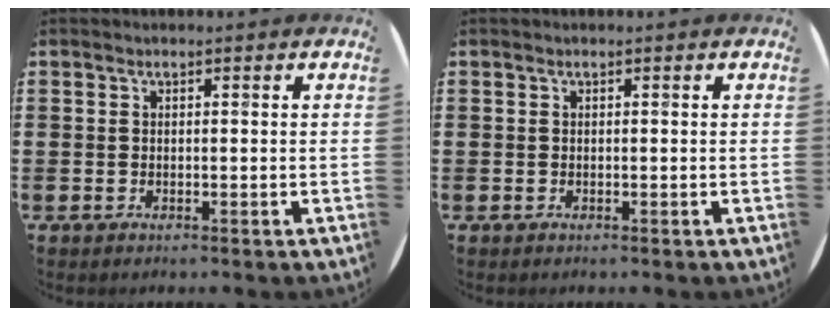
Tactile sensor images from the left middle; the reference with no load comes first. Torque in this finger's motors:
{"motor_torque": [-0.04, 0.00, 0.00, 0.00]}